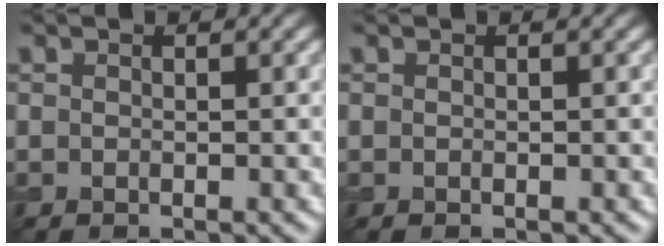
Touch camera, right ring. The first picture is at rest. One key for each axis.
{"total": 0.0}